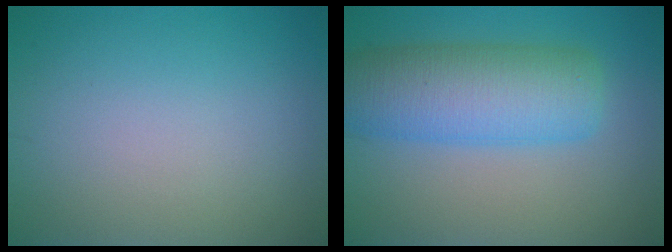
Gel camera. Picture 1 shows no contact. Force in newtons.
{"total": 8.1, "press": 8.1, "slide": 0.2}